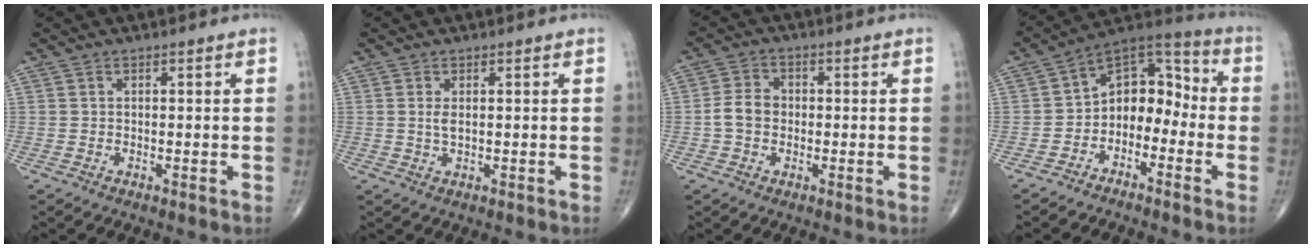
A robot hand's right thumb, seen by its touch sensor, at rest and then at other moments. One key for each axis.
{"total": 1.8, "fx": 0.3, "fy": 0.8, "fz": 1.6, "tx": -0.034, "ty": -0.001, "tz": 0.008}
{"total": 4.7, "fx": -0.6, "fy": 3.7, "fz": 2.8, "tx": -0.050, "ty": 0.015, "tz": -0.018}
{"total": 11.1, "fx": -2.9, "fy": 7.8, "fz": 7.3, "tx": -0.075, "ty": 0.066, "tz": -0.068}